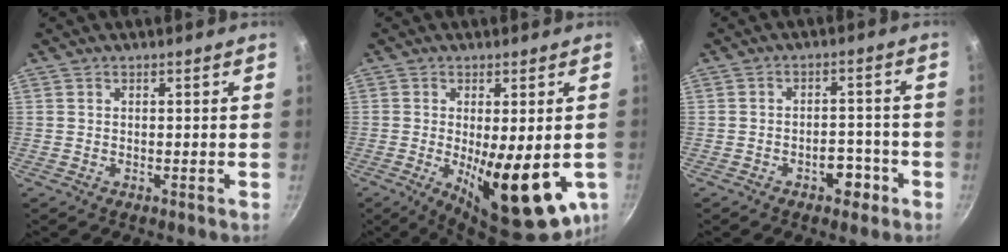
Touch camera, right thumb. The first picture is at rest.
{"total": 16.6, "force": [-3.1, 5.4, 15.4], "torque": [-0.208, -0.022, -0.028]}
{"total": 5.1, "force": [-2.7, 3.1, 3.1], "torque": [-0.016, 0.025, -0.034]}